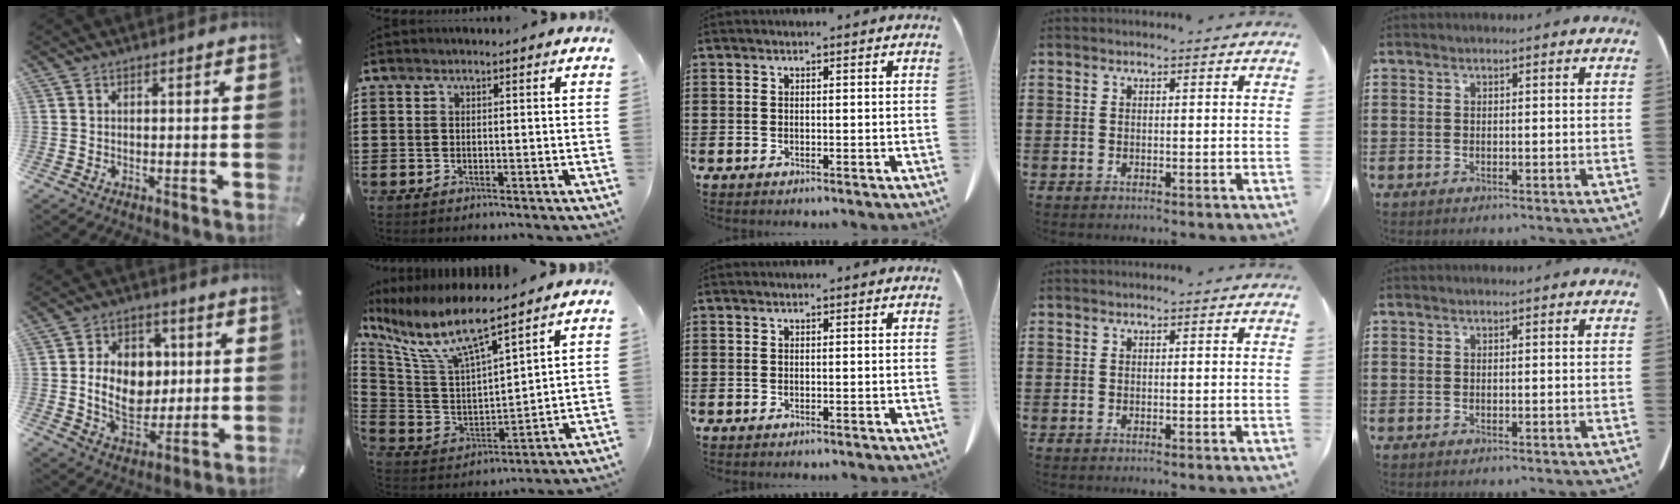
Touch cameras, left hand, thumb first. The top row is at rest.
{"thumb": {"total": 14.0, "force": [0.8, 10.8, 8.9], "torque": [-0.161, 0.011, 0.014]}, "index": {"total": 9.4, "force": [6.8, 1.8, 6.2], "torque": [-0.157, -0.043, 0.111]}}